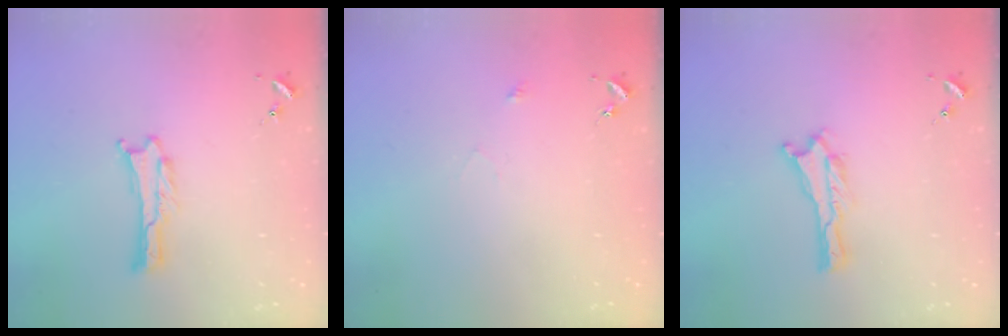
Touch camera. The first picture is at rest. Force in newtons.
{"total": 2.5, "press": 2.5, "slide": 0.2}
{"total": 0.0}